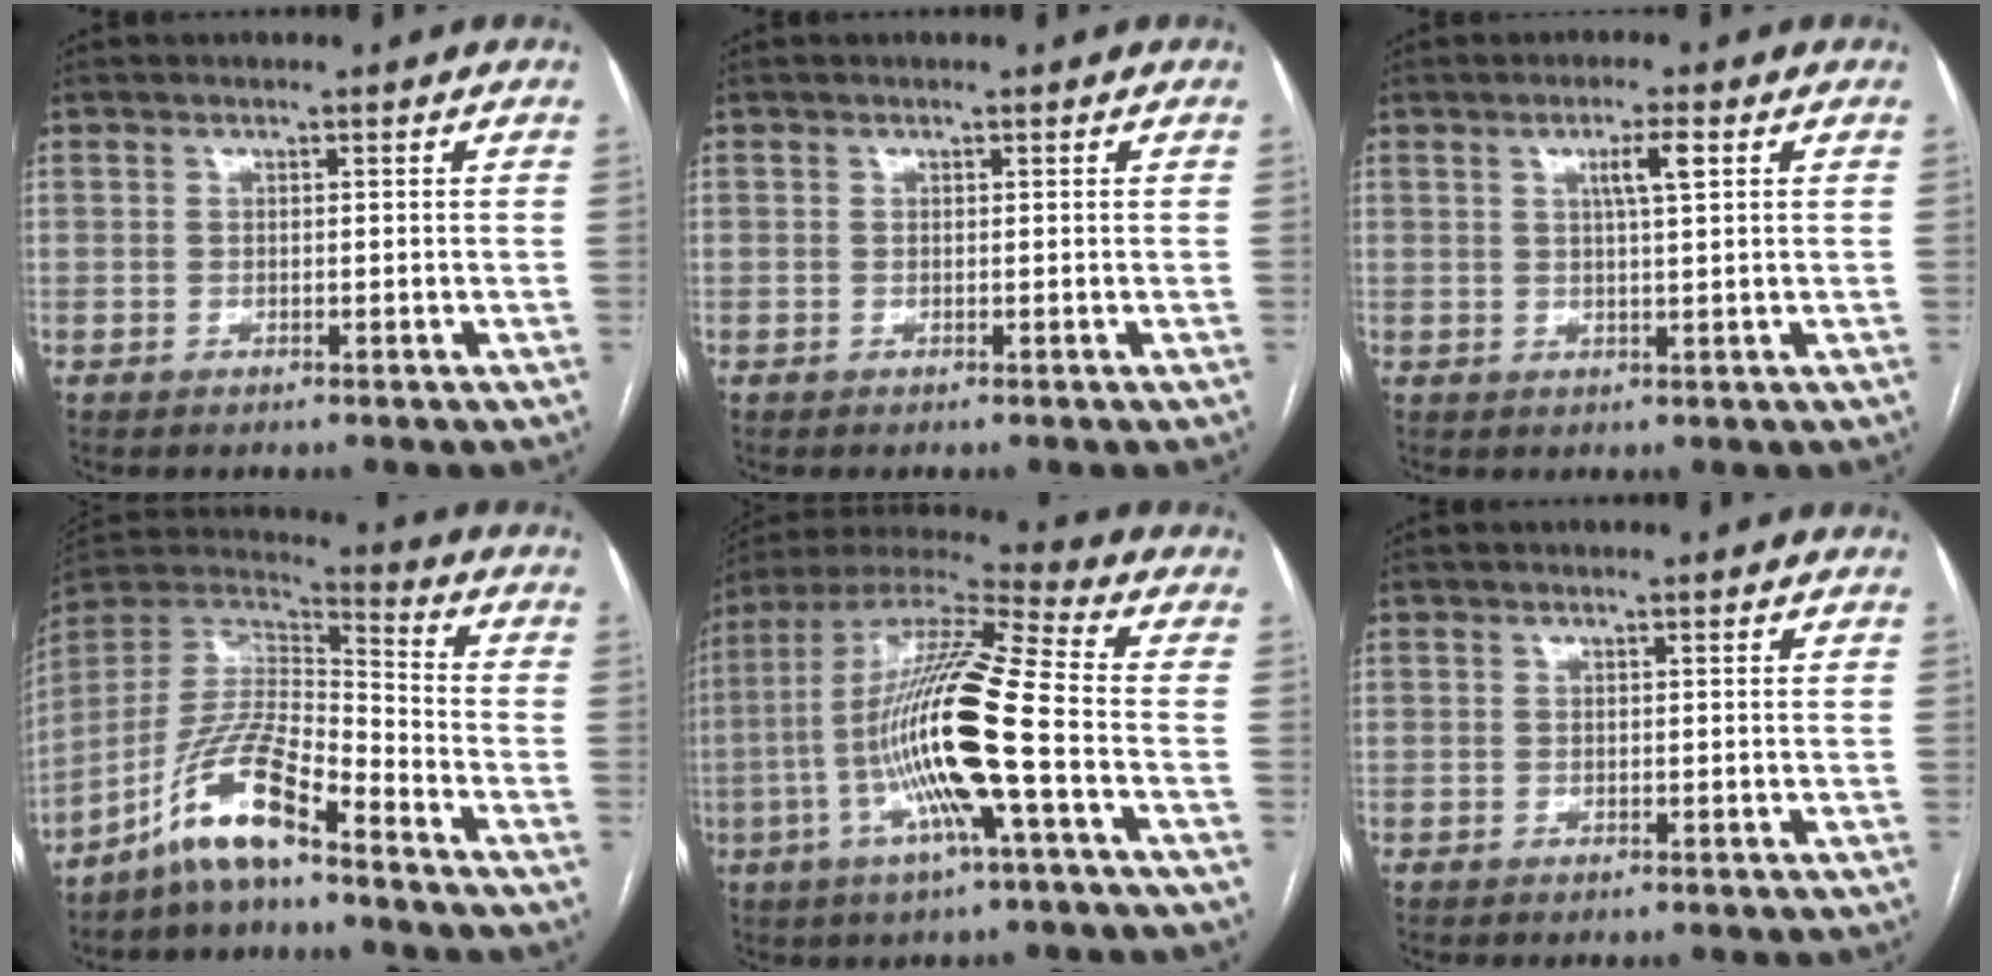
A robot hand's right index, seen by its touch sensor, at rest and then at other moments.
{"total": 0.0}
{"total": 3.7, "force": [1.4, 0.1, 3.4], "torque": [-0.058, 0.002, 0.022]}
{"total": 12.3, "force": [-8.5, 2.4, 8.5], "torque": [-0.178, 0.016, -0.162]}
{"total": 18.4, "force": [-4.1, 0.6, 17.9], "torque": [-0.353, -0.002, -0.086]}
{"total": 0.0}